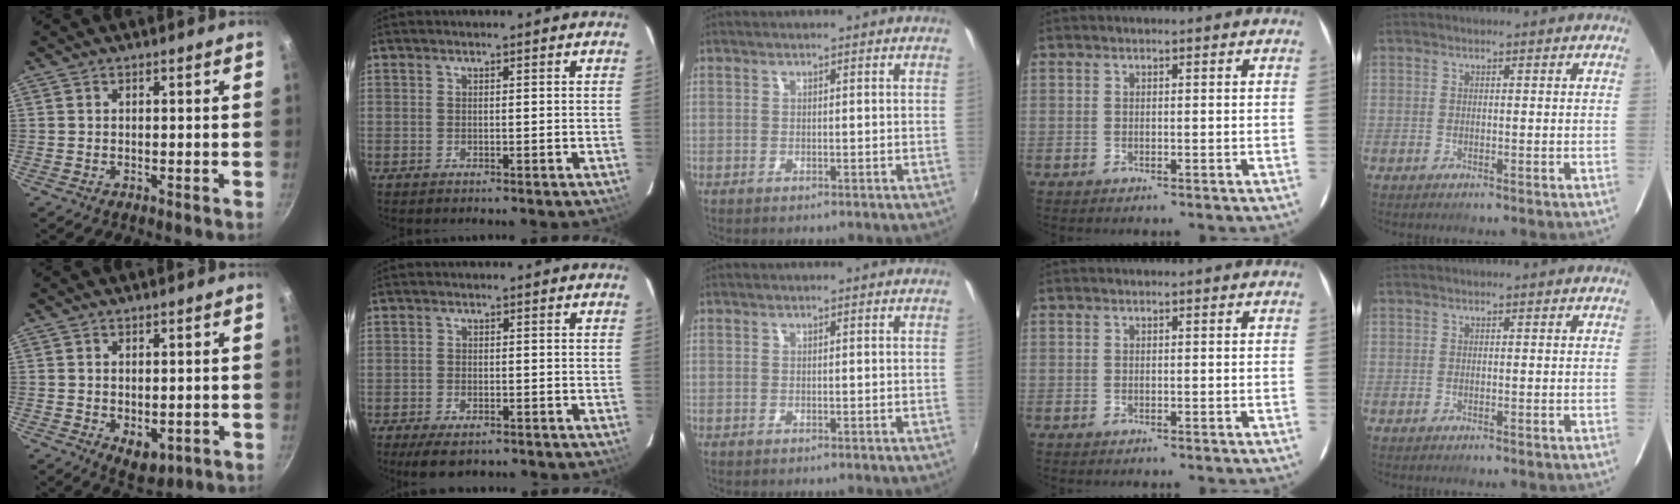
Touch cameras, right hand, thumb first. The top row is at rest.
{"thumb": {"total": 4.9, "force": [-0.5, 3.1, 3.8], "torque": [-0.046, -0.014, 0.001]}, "index": {"total": 5.3, "force": [-3.8, 2.2, 2.9], "torque": [-0.071, -0.019, -0.062]}}